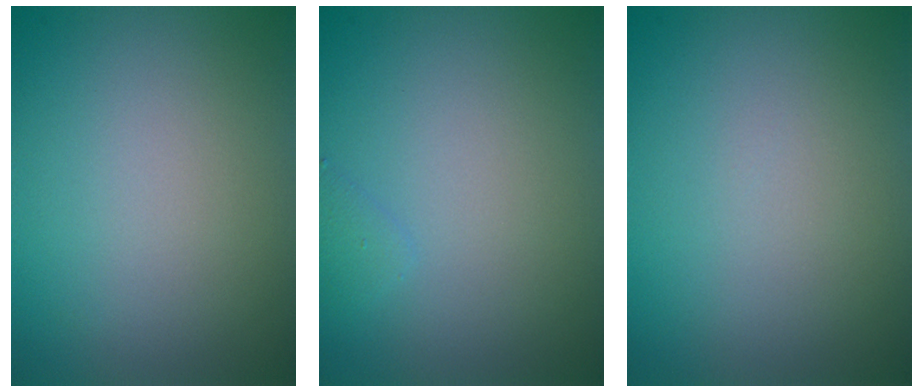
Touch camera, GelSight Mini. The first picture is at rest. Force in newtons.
{"total": 0.8, "press": 0.8, "slide": 0.0}
{"total": 0.0}